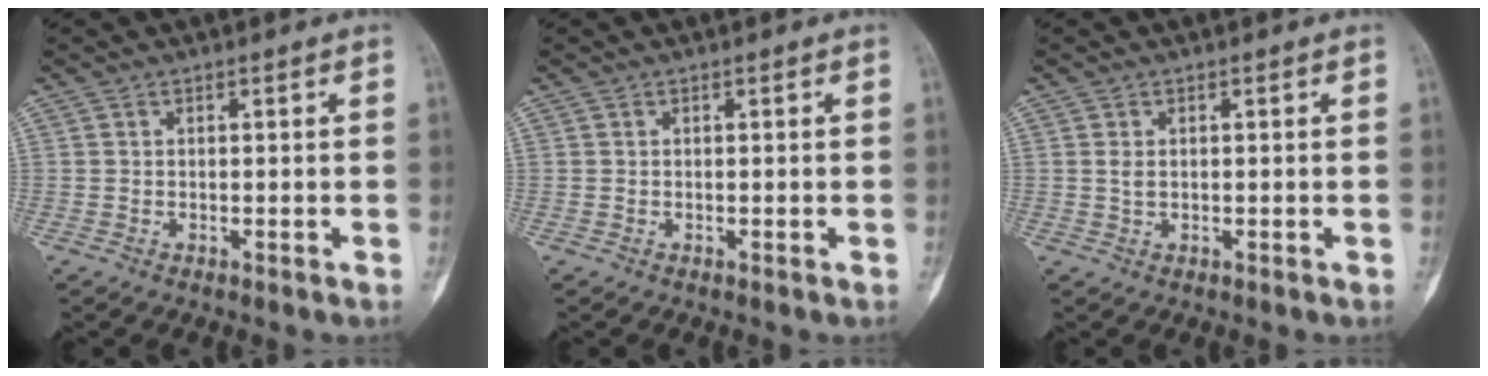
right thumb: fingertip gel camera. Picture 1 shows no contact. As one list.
[{"total": 0.0}, {"total": 1.1, "force": [0.2, 0.6, 0.8], "torque": [-0.014, 0.000, 0.006]}]